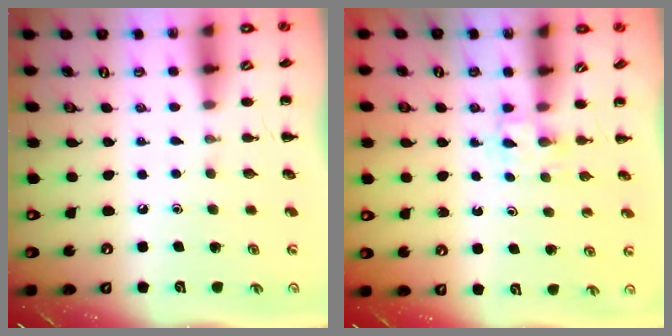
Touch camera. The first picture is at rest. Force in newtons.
{"total": 2.3, "press": 2.1, "slide": 0.9}